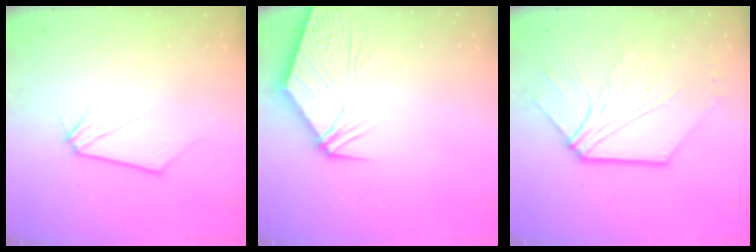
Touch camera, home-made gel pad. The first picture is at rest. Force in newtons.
{"total": 11.9, "press": 11.7, "slide": 1.9}
{"total": 9.9, "press": 9.8, "slide": 1.3}